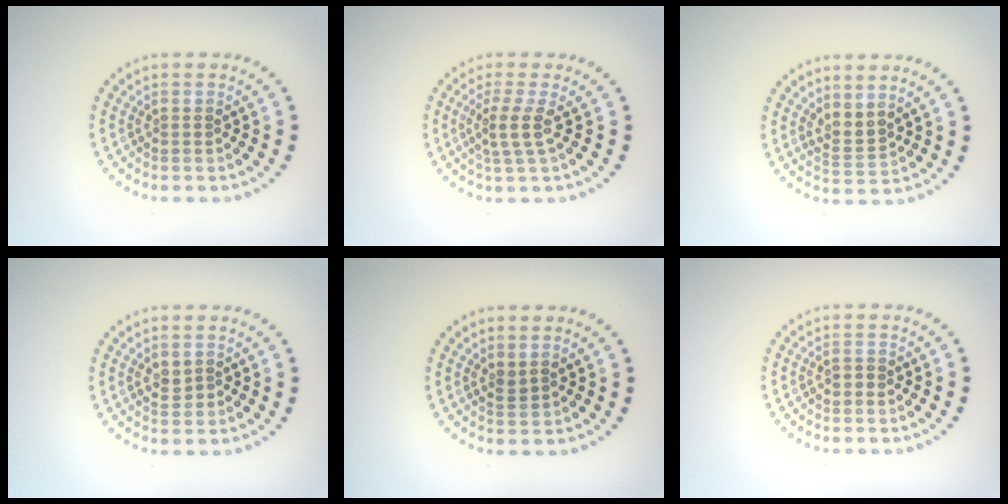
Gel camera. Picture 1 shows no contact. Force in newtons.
{"total": 2.3, "press": 1.7, "slide": 1.5}
{"total": 1.9, "press": 1.4, "slide": 1.2}
{"total": 1.5, "press": 1.4, "slide": 0.4}
{"total": 0.9, "press": 0.7, "slide": 0.5}
{"total": 0.8, "press": 0.8, "slide": 0.1}